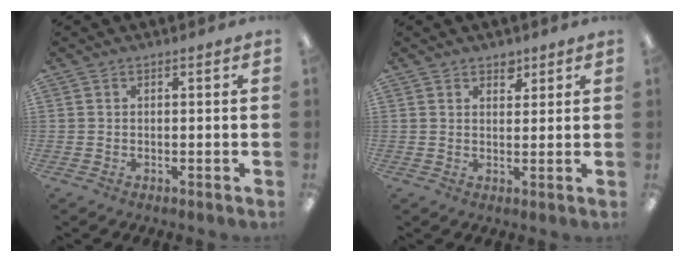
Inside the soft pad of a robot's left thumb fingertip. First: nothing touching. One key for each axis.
{"total": 3.1, "fx": 2.3, "fy": 1.8, "fz": 1.0, "tx": 0.010, "ty": -0.014, "tz": 0.035}